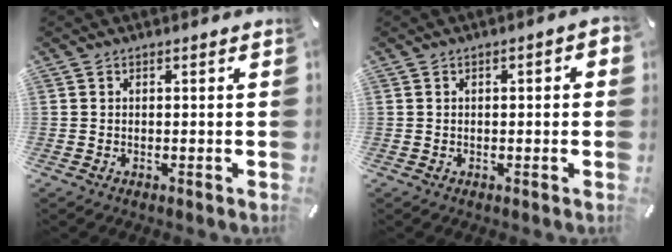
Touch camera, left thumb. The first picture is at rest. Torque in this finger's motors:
{"motor_torque": [0.07, 0.01, 0.10, 0.11, -0.08]}